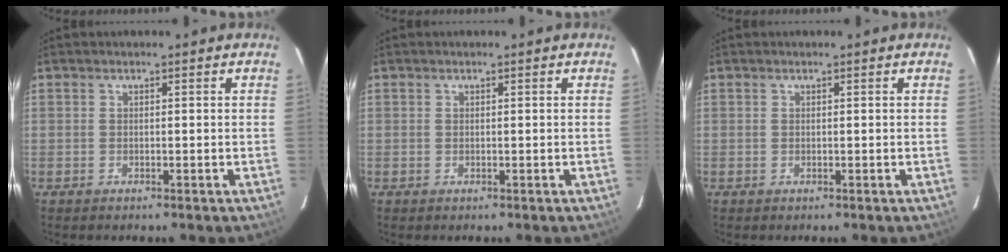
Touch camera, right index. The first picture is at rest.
{"total": 0.0}
{"total": 0.0}